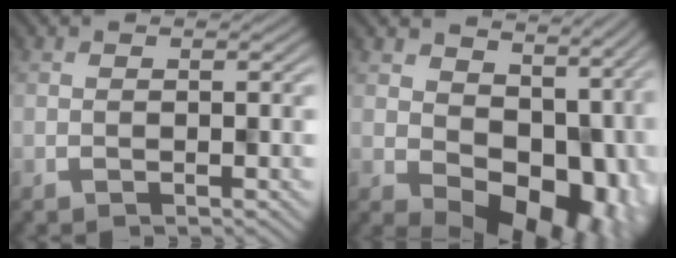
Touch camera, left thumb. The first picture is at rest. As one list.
[{"total": 12.3, "force": [1.7, 8.6, 8.6], "torque": [-0.117, -0.038, 0.046]}]